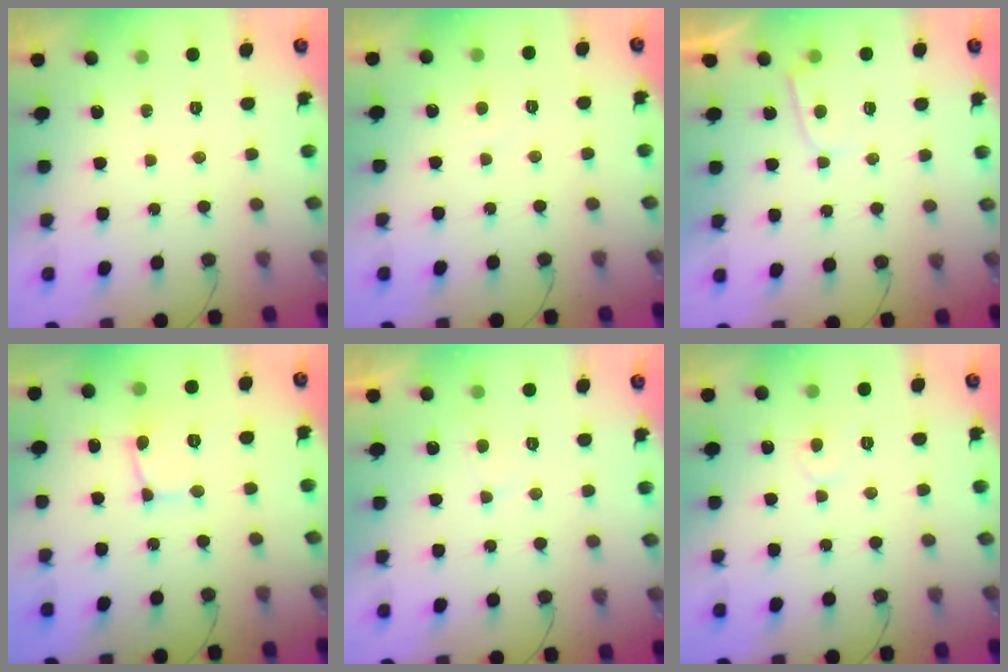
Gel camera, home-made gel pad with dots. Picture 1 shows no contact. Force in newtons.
{"total": 2.8, "press": 2.8, "slide": 0.3}
{"total": 2.8, "press": 2.8, "slide": 0.3}
{"total": 2.8, "press": 2.8, "slide": 0.3}
{"total": 2.8, "press": 2.7, "slide": 0.3}
{"total": 5.1, "press": 5.0, "slide": 0.5}